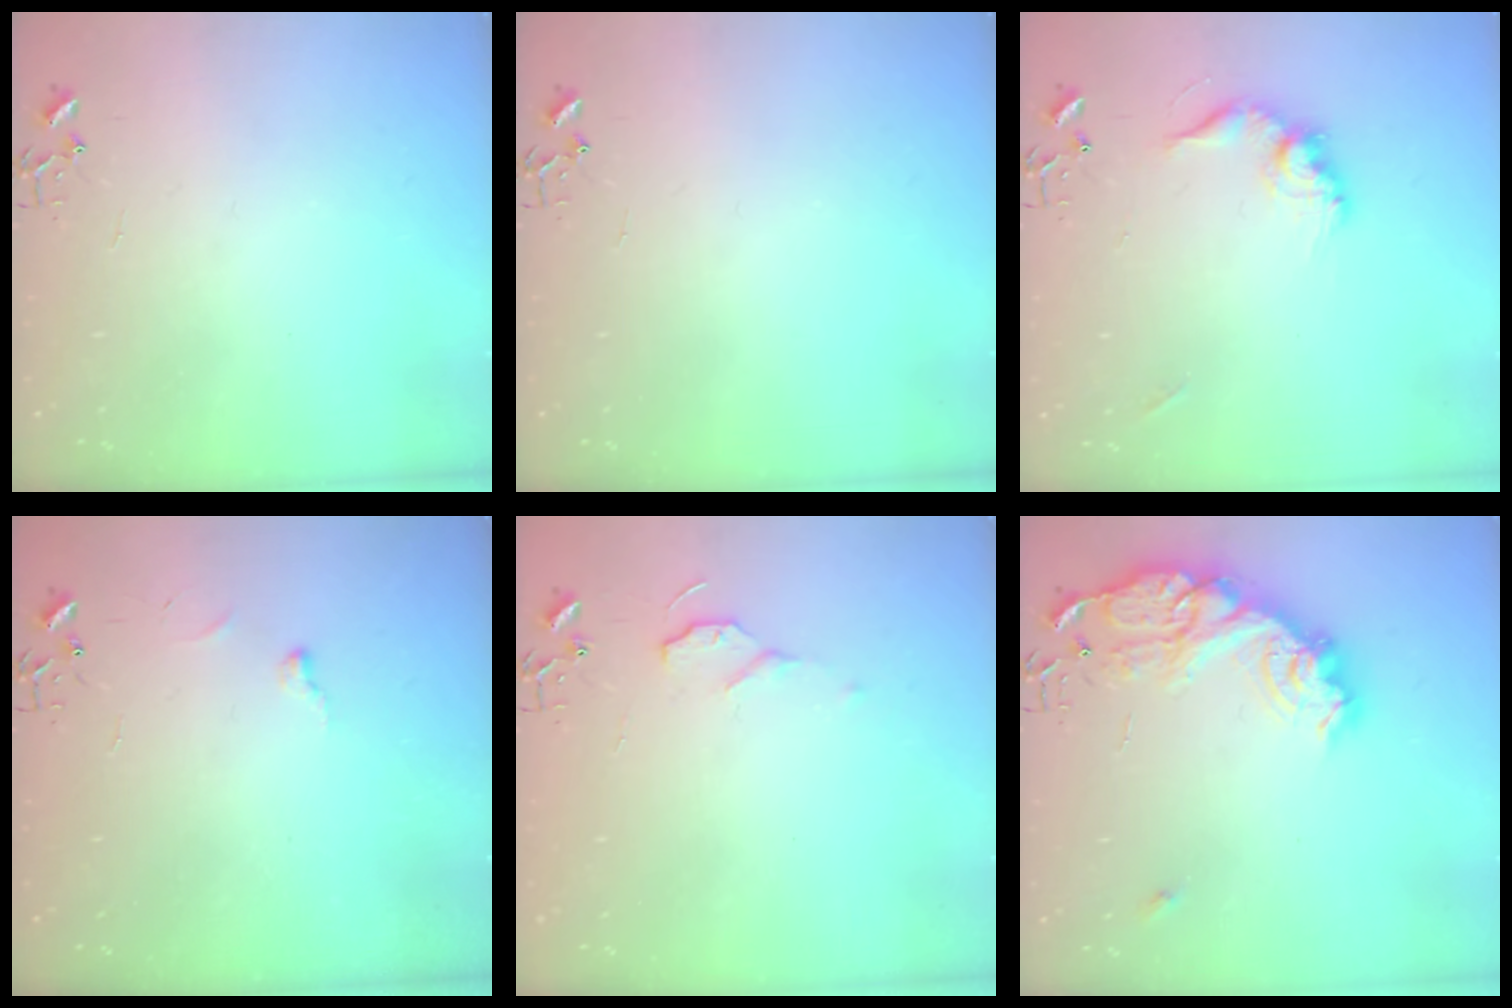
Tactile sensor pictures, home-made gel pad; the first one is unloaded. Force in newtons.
{"total": 0.0}
{"total": 12.6, "press": 12.6, "slide": 0.7}
{"total": 3.8, "press": 3.8, "slide": 0.5}
{"total": 7.0, "press": 6.9, "slide": 0.8}
{"total": 18.7, "press": 18.7, "slide": 1.3}